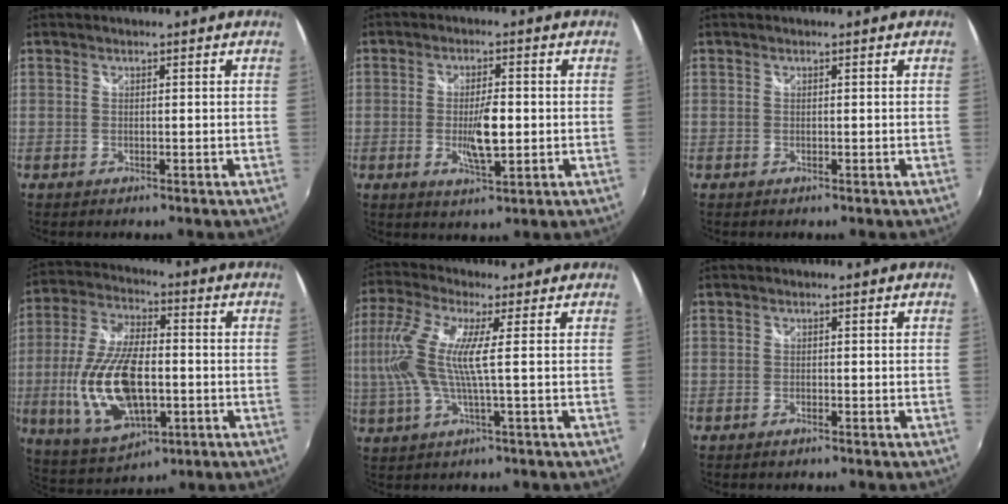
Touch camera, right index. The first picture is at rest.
{"total": 6.4, "force": [-0.8, 1.9, 6.0], "torque": [-0.108, -0.007, -0.014]}
{"total": 0.0}
{"total": 18.4, "force": [-3.2, 8.8, 15.9], "torque": [-0.334, -0.010, -0.046]}
{"total": 11.7, "force": [0.6, 0.5, 11.7], "torque": [-0.228, -0.001, 0.009]}
{"total": 0.7, "force": [-0.7, 0.3, 0.2], "torque": [-0.005, -0.003, -0.015]}